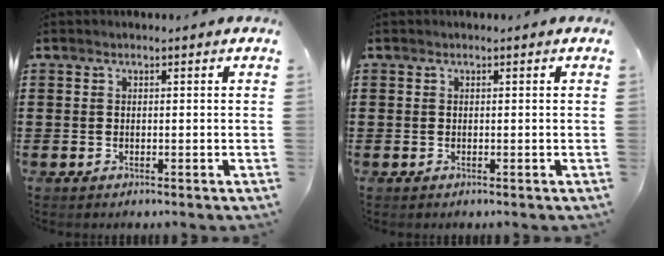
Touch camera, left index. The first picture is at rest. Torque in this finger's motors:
{"motor_torque": [0.00, 0.00, -0.01, 0.02]}